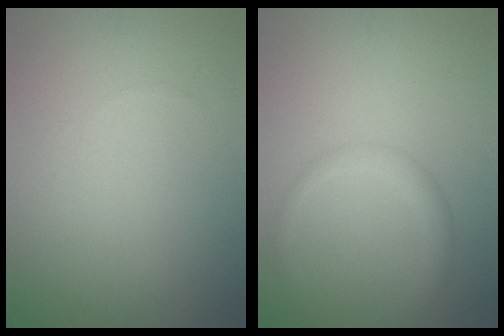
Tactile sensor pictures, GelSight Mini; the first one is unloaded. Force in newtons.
{"total": 2.3, "press": 2.3, "slide": 0.1}